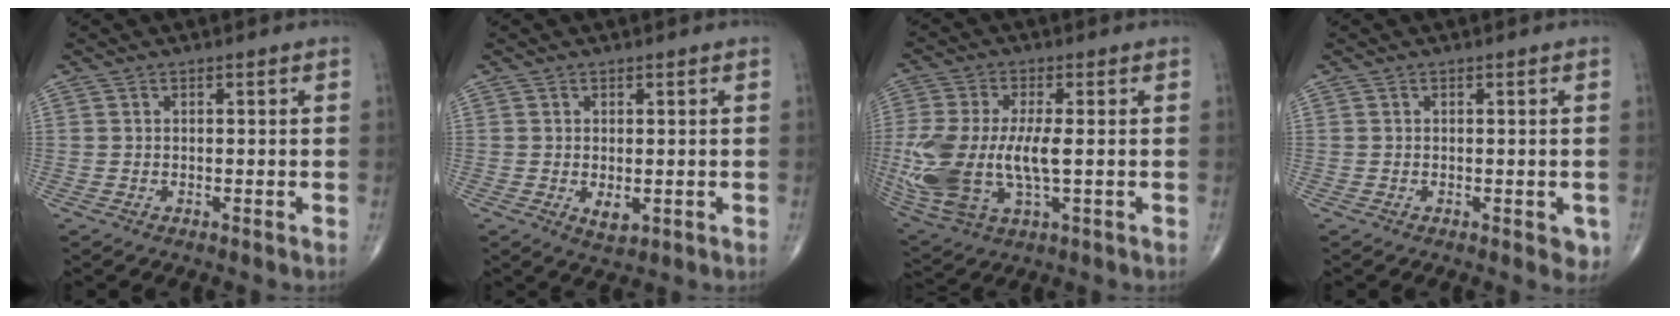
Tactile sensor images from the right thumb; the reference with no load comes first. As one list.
[{"total": 2.6, "force": [-0.4, 1.4, 2.2], "torque": [-0.028, -0.004, 0.002]}, {"total": 17.6, "force": [-1.4, 7.9, 15.7], "torque": [-0.370, -0.014, -0.013]}, {"total": 2.4, "force": [-0.8, 1.3, 1.9], "torque": [-0.002, 0.001, -0.010]}]